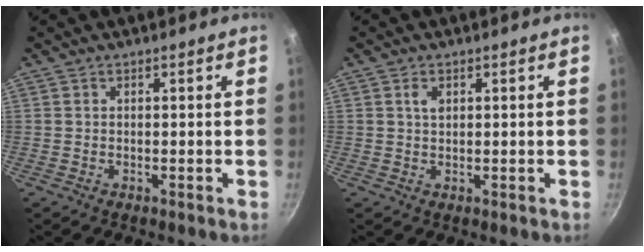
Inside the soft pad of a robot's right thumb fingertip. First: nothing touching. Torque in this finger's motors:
{"motor_torque": [0.83, 0.49, 0.41, 0.33, 0.02]}